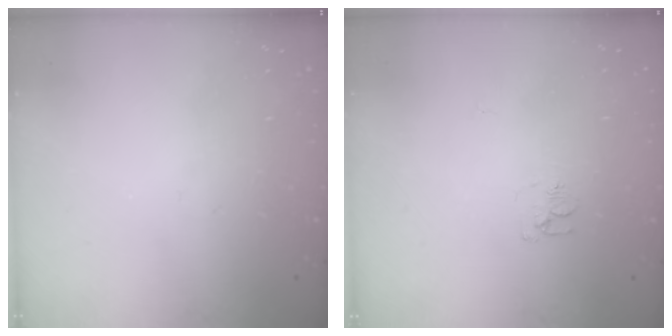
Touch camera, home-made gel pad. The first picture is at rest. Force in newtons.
{"total": 5.5, "press": 5.5, "slide": 0.4}